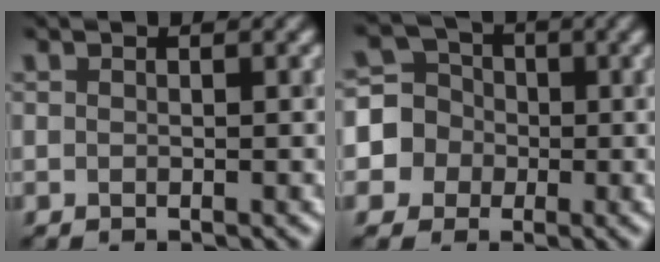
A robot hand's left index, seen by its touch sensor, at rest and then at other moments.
{"total": 4.5, "force": [-0.8, 4.4, 0.5], "torque": [0.005, 0.018, -0.038]}